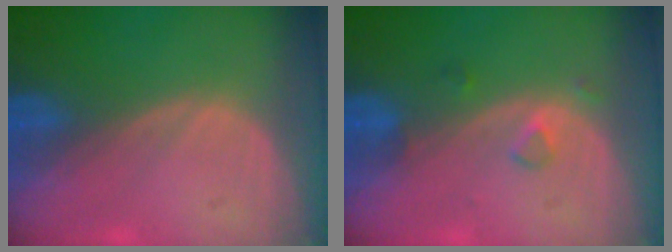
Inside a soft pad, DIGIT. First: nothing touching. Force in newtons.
{"total": 1.8, "press": 1.8, "slide": 0.1}